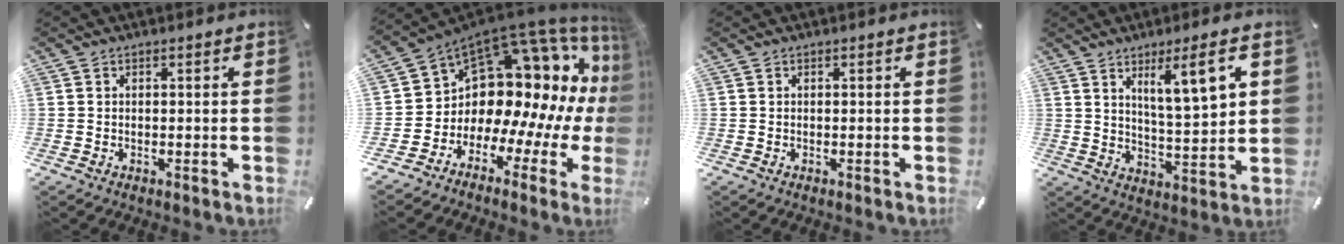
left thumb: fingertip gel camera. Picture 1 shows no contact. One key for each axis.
{"total": 15.0, "fx": 5.4, "fy": 10.0, "fz": 9.7, "tx": -0.154, "ty": -0.082, "tz": 0.108}
{"total": 0.0}
{"total": 10.7, "fx": 6.0, "fy": 2.1, "fz": 8.6, "tx": -0.138, "ty": -0.029, "tz": 0.096}